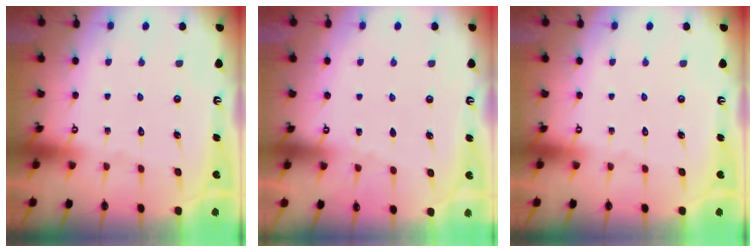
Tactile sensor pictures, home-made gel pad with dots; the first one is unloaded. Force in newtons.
{"total": 1.8, "press": 1.7, "slide": 0.3}
{"total": 0.0}